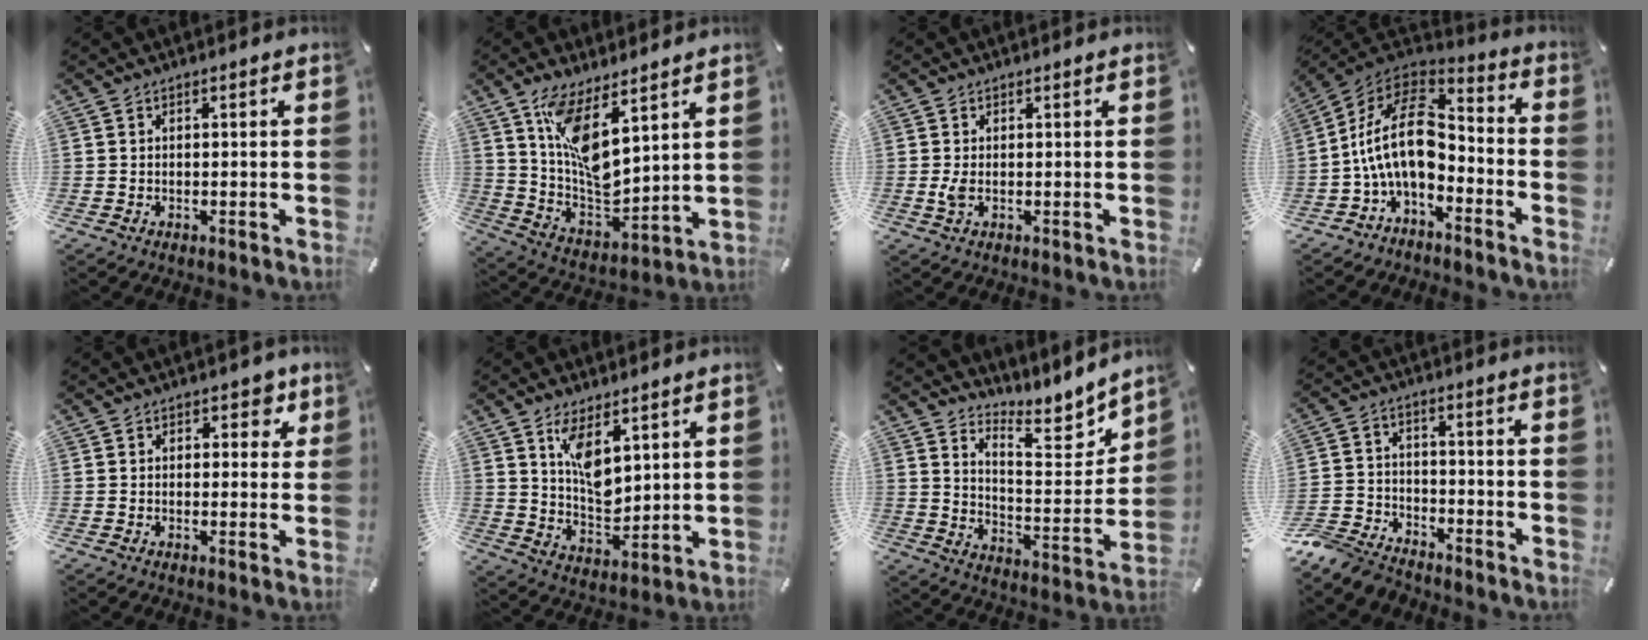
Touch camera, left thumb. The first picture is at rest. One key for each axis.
{"total": 12.9, "fx": 7.8, "fy": 5.0, "fz": 9.0, "tx": -0.180, "ty": -0.055, "tz": 0.144}
{"total": 2.3, "fx": 0.1, "fy": 1.0, "fz": 2.0, "tx": -0.054, "ty": -0.005, "tz": -0.002}
{"total": 18.7, "fx": -3.0, "fy": 11.4, "fz": 14.5, "tx": -0.300, "ty": 0.022, "tz": -0.050}
{"total": 4.3, "fx": 1.8, "fy": 2.8, "fz": 2.7, "tx": -0.011, "ty": -0.006, "tz": 0.020}
{"total": 9.8, "fx": 5.3, "fy": 5.5, "fz": 6.1, "tx": -0.109, "ty": -0.028, "tz": 0.096}
{"total": 10.3, "fx": 8.5, "fy": 4.1, "fz": 4.2, "tx": -0.048, "ty": -0.089, "tz": 0.145}
{"total": 8.7, "fx": -7.8, "fy": 3.3, "fz": 1.9, "tx": -0.044, "ty": 0.034, "tz": -0.155}